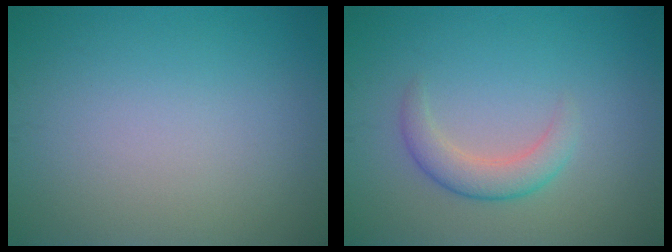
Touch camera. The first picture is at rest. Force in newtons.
{"total": 2.8, "press": 2.8, "slide": 0.2}